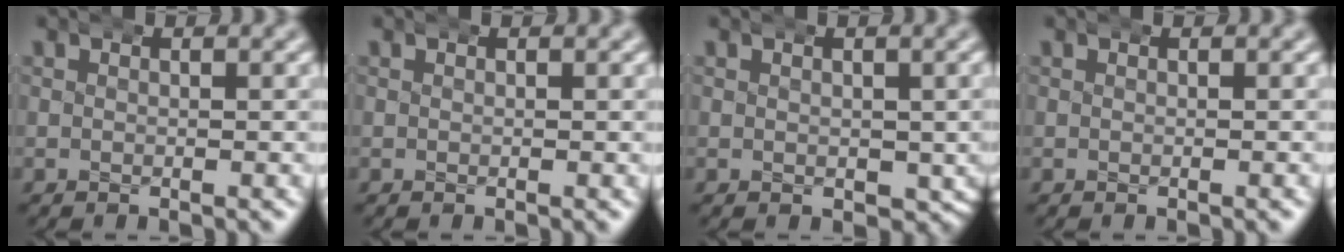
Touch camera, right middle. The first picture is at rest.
{"total": 0.0}
{"total": 2.2, "force": [-0.7, 1.5, 1.5], "torque": [-0.009, -0.011, -0.002]}
{"total": 0.0}